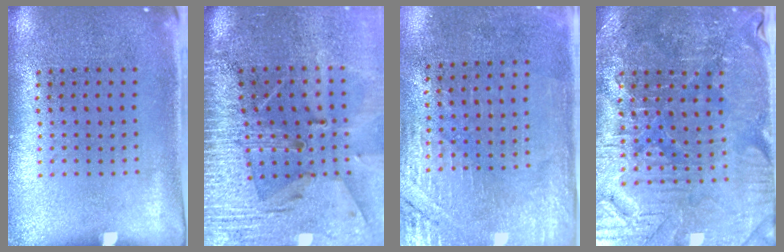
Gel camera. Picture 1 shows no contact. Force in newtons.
{"total": 4.1, "press": 3.5, "slide": 2.2}
{"total": 2.8, "press": 2.5, "slide": 1.2}
{"total": 3.6, "press": 3.5, "slide": 0.5}